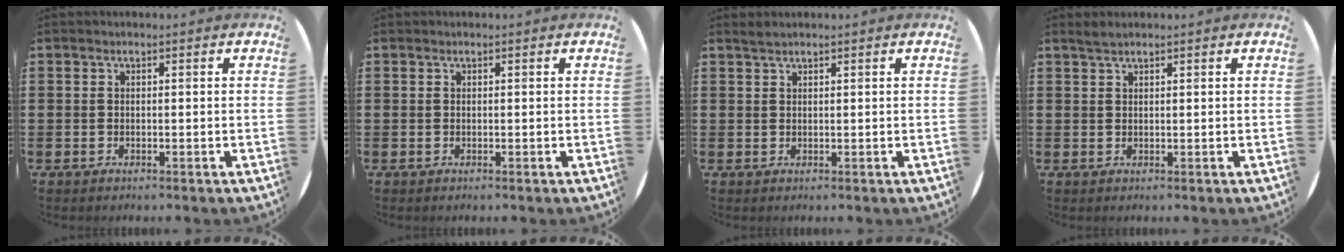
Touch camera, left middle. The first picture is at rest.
{"total": 0.0}
{"total": 0.8, "force": [0.8, -0.1, 0.0], "torque": [-0.002, -0.001, 0.017]}
{"total": 1.2, "force": [1.1, 0.1, 0.4], "torque": [-0.008, 0.002, 0.020]}